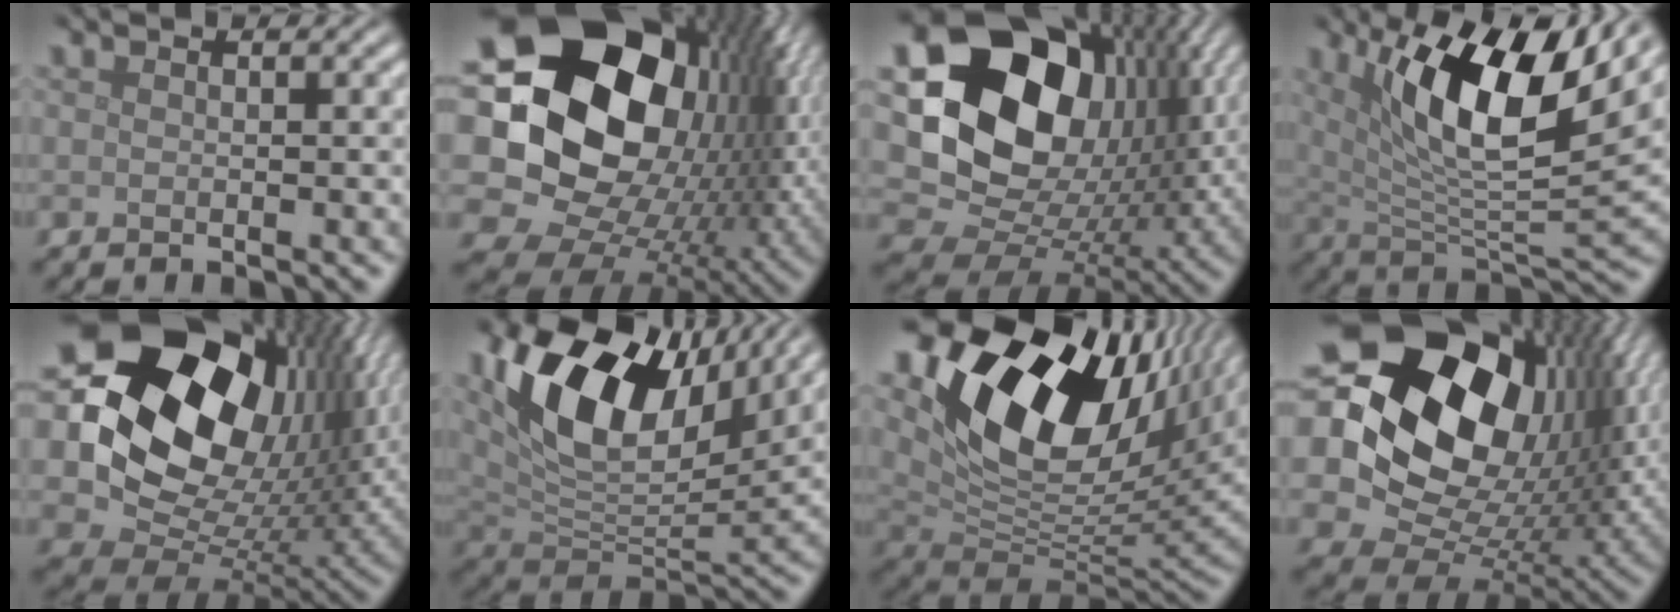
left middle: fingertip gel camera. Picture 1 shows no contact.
{"total": 22.5, "force": [3.8, 16.9, 14.4], "torque": [-0.257, -0.015, 0.061]}
{"total": 17.9, "force": [4.5, 13.4, 11.0], "torque": [-0.212, 0.009, 0.089]}
{"total": 11.5, "force": [5.2, 3.9, 9.5], "torque": [-0.167, -0.007, 0.094]}
{"total": 20.4, "force": [6.5, 14.3, 13.0], "torque": [-0.244, -0.012, 0.145]}
{"total": 13.4, "force": [5.9, 7.3, 9.5], "torque": [-0.173, 0.005, 0.108]}
{"total": 17.3, "force": [7.5, 10.1, 11.9], "torque": [-0.225, 0.024, 0.129]}
{"total": 21.9, "force": [6.6, 15.4, 14.1], "torque": [-0.274, -0.010, 0.146]}